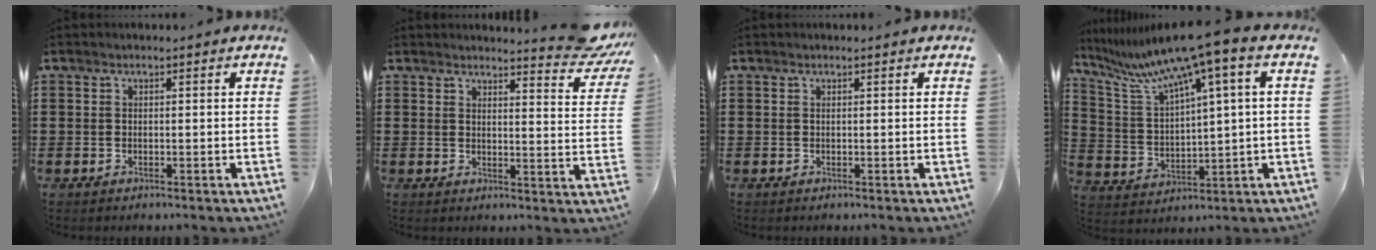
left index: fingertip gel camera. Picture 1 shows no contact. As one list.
[{"total": 5.7, "force": [5.2, 0.3, 2.4], "torque": [-0.033, -0.035, 0.087]}, {"total": 0.0}, {"total": 8.8, "force": [6.2, -0.2, 6.2], "torque": [-0.155, -0.047, 0.093]}]